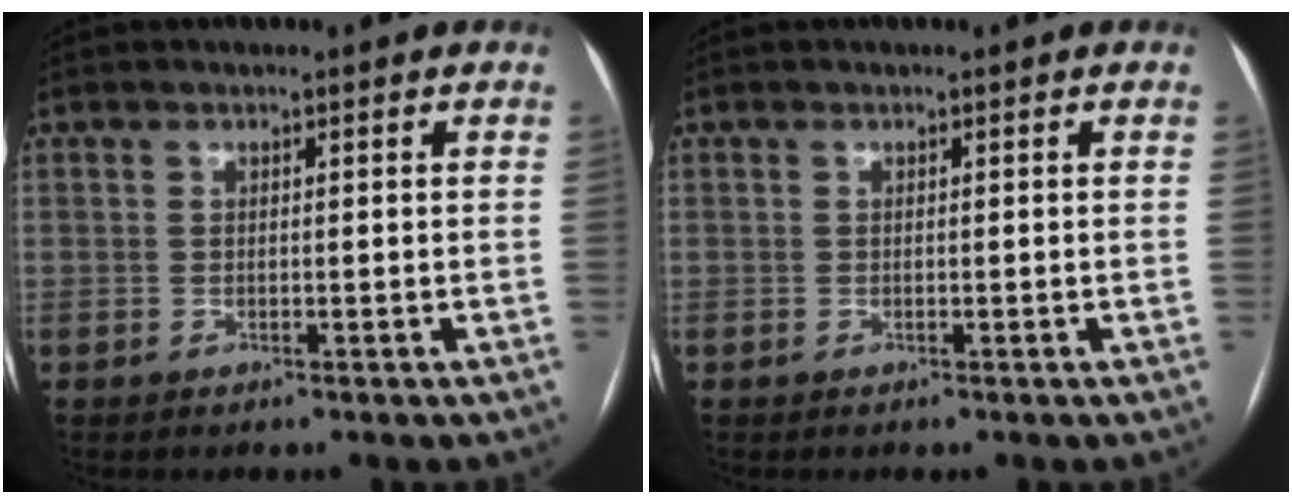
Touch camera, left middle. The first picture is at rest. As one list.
[{"total": 0.0}]